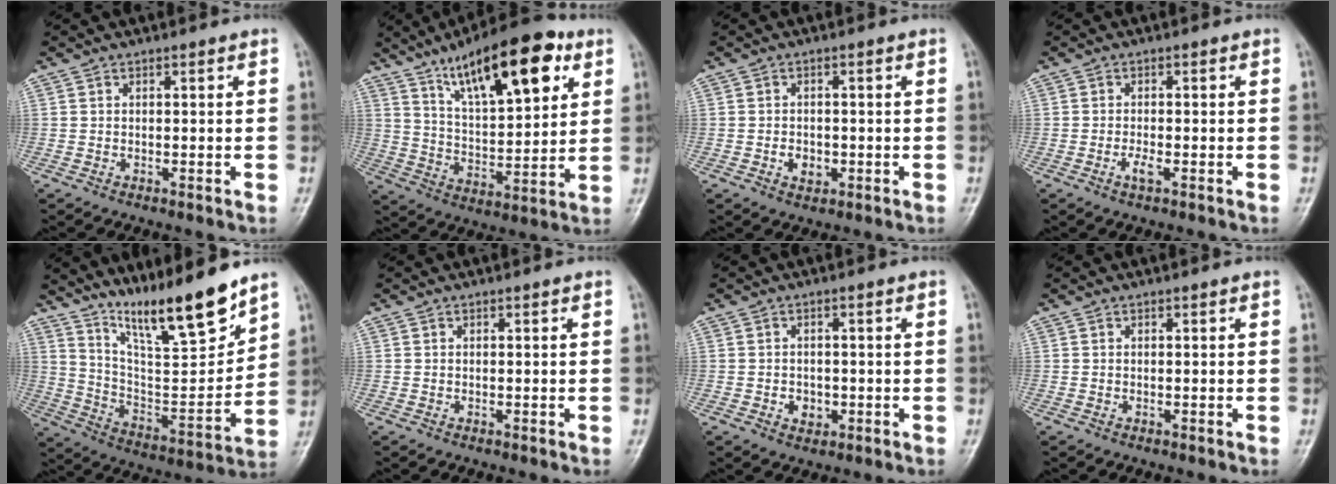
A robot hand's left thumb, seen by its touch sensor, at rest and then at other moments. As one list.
[{"total": 19.9, "force": [10.5, 7.1, 15.4], "torque": [-0.205, -0.033, 0.176]}, {"total": 2.9, "force": [-0.9, 2.2, 1.8], "torque": [-0.019, 0.003, -0.012]}, {"total": 2.0, "force": [-0.9, 0.6, 1.7], "torque": [-0.037, 0.001, -0.019]}, {"total": 17.4, "force": [13.4, 2.7, 10.8], "torque": [-0.146, -0.088, 0.242]}, {"total": 0.0}, {"total": 2.9, "force": [-0.8, 2.3, 1.5], "torque": [-0.011, 0.004, -0.008]}, {"total": 0.0}]